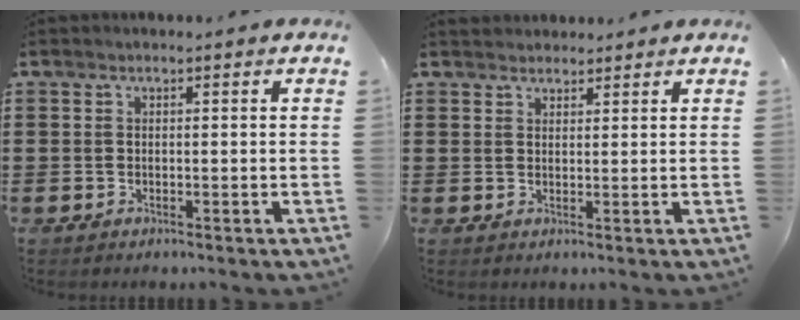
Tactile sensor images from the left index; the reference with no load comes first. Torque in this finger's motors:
{"motor_torque": [2.14, 0.00, 0.10, 0.06]}